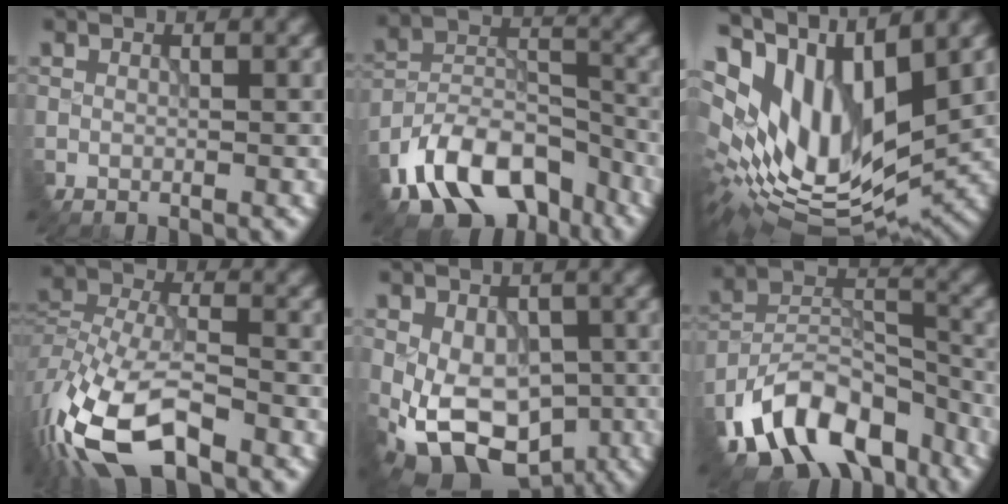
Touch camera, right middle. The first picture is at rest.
{"total": 10.2, "force": [-6.4, 5.9, 5.3], "torque": [-0.103, 0.008, -0.120]}
{"total": 13.7, "force": [4.3, 6.3, 11.4], "torque": [-0.227, 0.014, 0.088]}
{"total": 12.4, "force": [-7.5, 5.1, 8.4], "torque": [-0.194, -0.008, -0.142]}
{"total": 9.4, "force": [-3.0, 6.3, 6.3], "torque": [-0.116, -0.028, -0.036]}
{"total": 11.7, "force": [-7.6, 6.9, 5.8], "torque": [-0.112, 0.006, -0.137]}